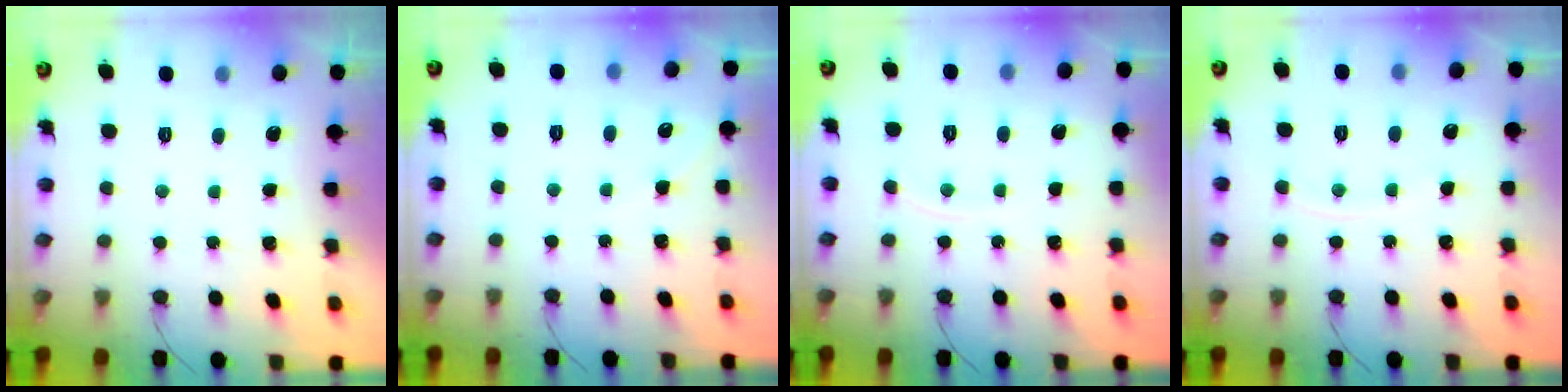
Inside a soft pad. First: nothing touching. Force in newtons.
{"total": 4.3, "press": 4.2, "slide": 0.6}
{"total": 3.1, "press": 3.1, "slide": 0.4}
{"total": 4.6, "press": 4.5, "slide": 0.7}